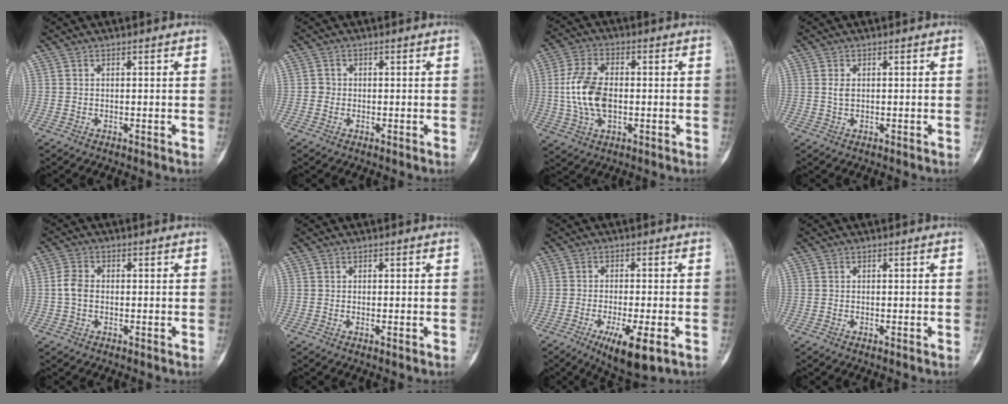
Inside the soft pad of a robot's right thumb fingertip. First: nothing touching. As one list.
[{"total": 1.3, "force": [-0.2, 1.2, 0.2], "torque": [0.004, 0.005, -0.006]}, {"total": 10.9, "force": [-0.5, 6.3, 8.8], "torque": [-0.179, 0.009, -0.011]}, {"total": 2.1, "force": [-0.1, 1.2, 1.7], "torque": [-0.036, 0.002, -0.004]}, {"total": 3.6, "force": [-0.6, 2.5, 2.5], "torque": [-0.052, 0.008, -0.019]}, {"total": 0.6, "force": [-0.1, 0.1, 0.6], "torque": [-0.007, 0.000, -0.001]}, {"total": 9.5, "force": [-4.1, 2.3, 8.2], "torque": [-0.134, -0.010, -0.061]}, {"total": 0.0}]